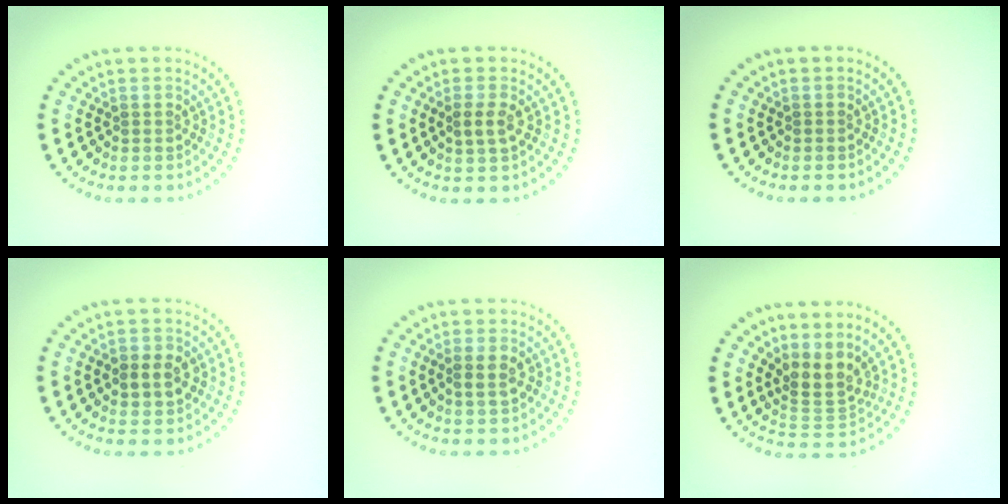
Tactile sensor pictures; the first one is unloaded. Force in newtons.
{"total": 1.9, "press": 1.8, "slide": 0.5}
{"total": 0.0}
{"total": 2.7, "press": 2.7, "slide": 0.4}
{"total": 1.5, "press": 1.4, "slide": 0.2}
{"total": 3.2, "press": 2.3, "slide": 2.2}